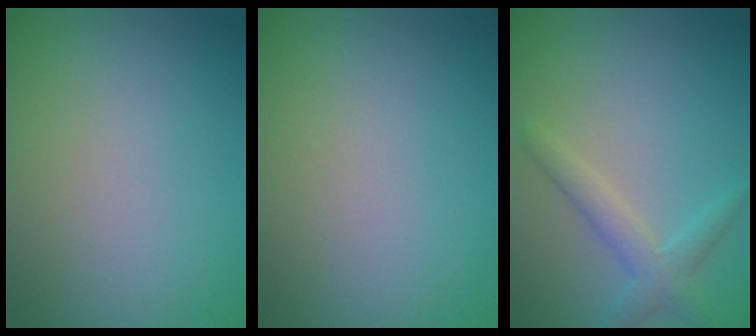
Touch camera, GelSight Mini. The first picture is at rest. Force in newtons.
{"total": 0.0}
{"total": 2.7, "press": 2.7, "slide": 0.1}